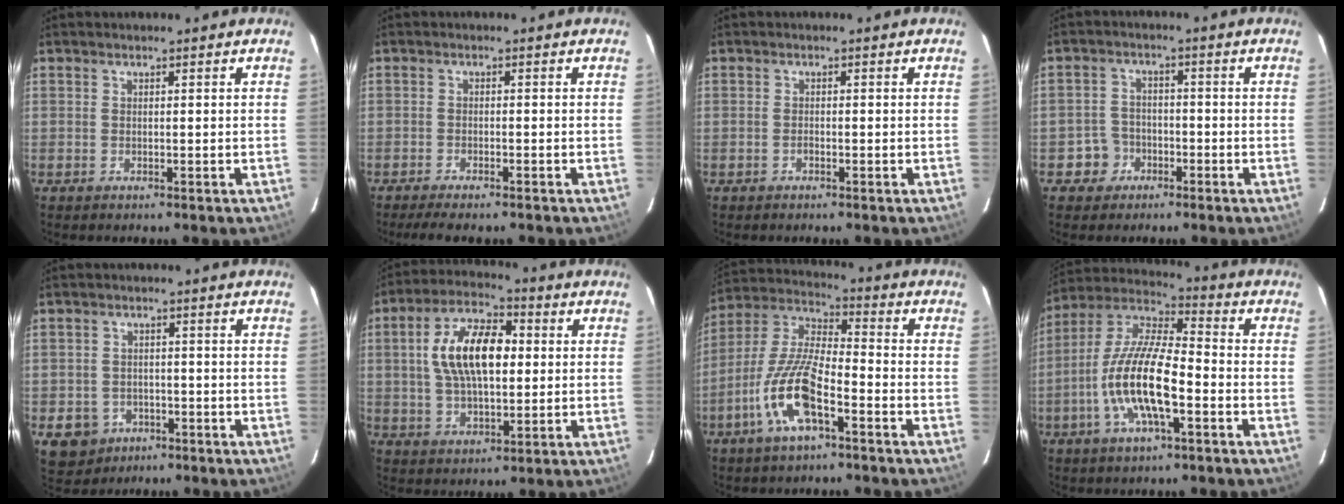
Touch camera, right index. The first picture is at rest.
{"total": 5.5, "force": [-4.7, 0.9, 2.8], "torque": [-0.064, -0.020, -0.077]}
{"total": 0.6, "force": [-0.4, 0.4, 0.2], "torque": [-0.005, 0.003, -0.007]}
{"total": 4.6, "force": [-2.4, 4.0, 0.0], "torque": [-0.004, 0.018, -0.042]}
{"total": 7.0, "force": [-3.2, 5.9, 1.8], "torque": [-0.052, 0.010, -0.037]}
{"total": 14.2, "force": [1.9, 7.1, 12.2], "torque": [-0.225, 0.024, 0.031]}
{"total": 13.9, "force": [-6.6, 4.1, 11.5], "torque": [-0.246, -0.005, -0.131]}
{"total": 15.3, "force": [-4.9, 4.5, 13.8], "torque": [-0.279, -0.002, -0.098]}